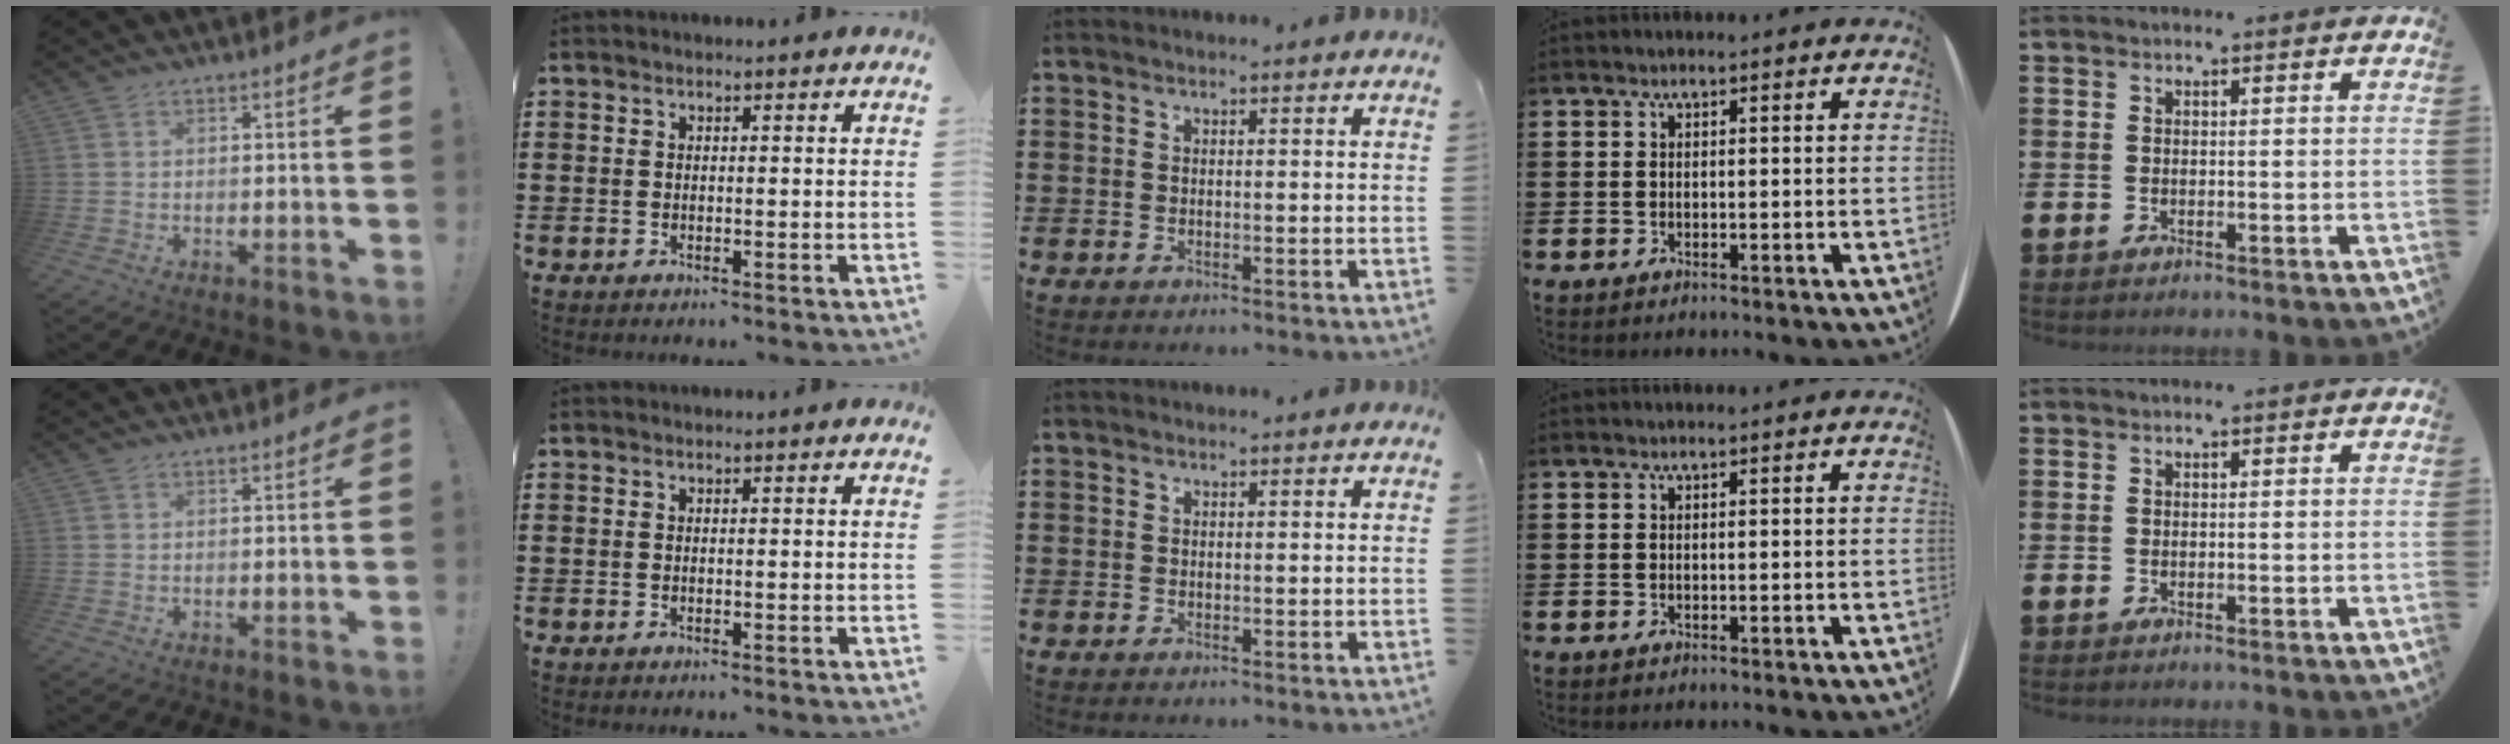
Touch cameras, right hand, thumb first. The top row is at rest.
{}